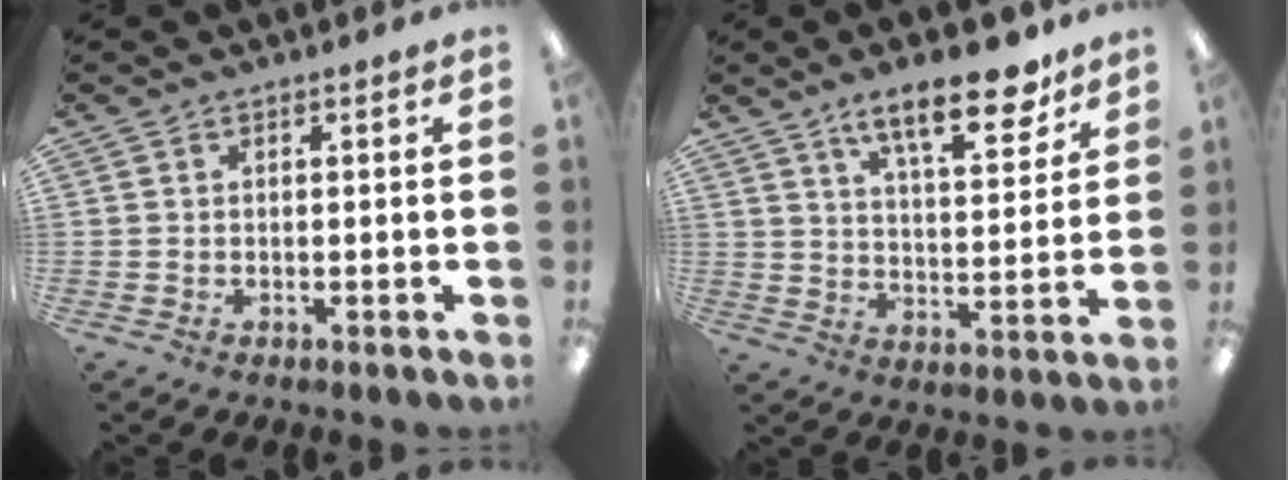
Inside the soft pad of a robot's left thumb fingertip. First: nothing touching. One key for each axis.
{"total": 15.4, "fx": 10.5, "fy": 5.3, "fz": 9.9, "tx": -0.144, "ty": -0.051, "tz": 0.171}